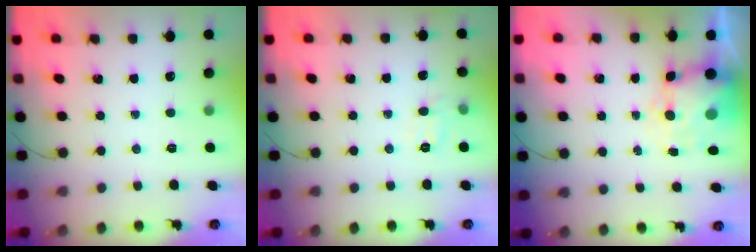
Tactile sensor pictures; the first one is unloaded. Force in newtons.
{"total": 7.1, "press": 6.9, "slide": 1.7}
{"total": 8.0, "press": 7.9, "slide": 1.5}